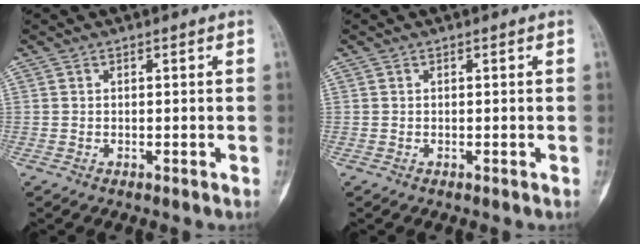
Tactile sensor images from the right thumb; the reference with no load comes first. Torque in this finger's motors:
{"motor_torque": [0.04, 0.04, 0.11, -0.11, 0.02]}